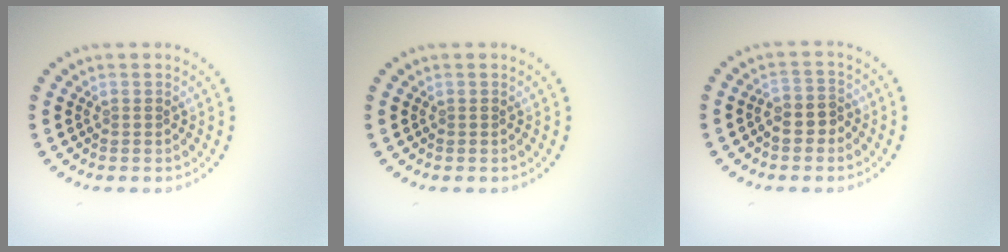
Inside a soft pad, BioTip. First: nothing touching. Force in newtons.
{"total": 0.0}
{"total": 2.3, "press": 2.1, "slide": 0.8}